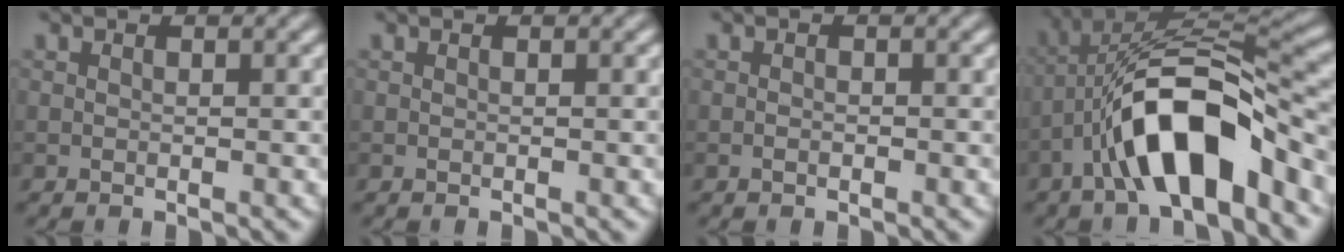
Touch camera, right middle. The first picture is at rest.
{"total": 0.0}
{"total": 0.5, "force": [-0.3, 0.3, 0.3], "torque": [-0.004, 0.000, -0.006]}
{"total": 10.6, "force": [-4.6, 3.9, 8.6], "torque": [-0.151, 0.014, -0.083]}